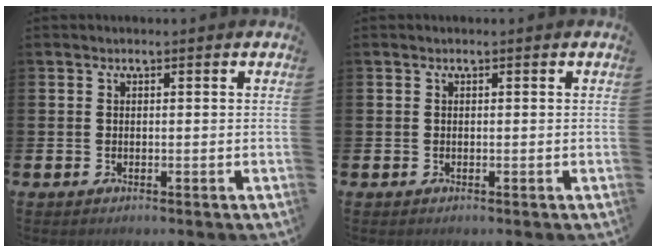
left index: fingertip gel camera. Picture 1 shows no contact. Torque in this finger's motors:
{"motor_torque": [-0.18, 0.05, 0.00, -0.01]}